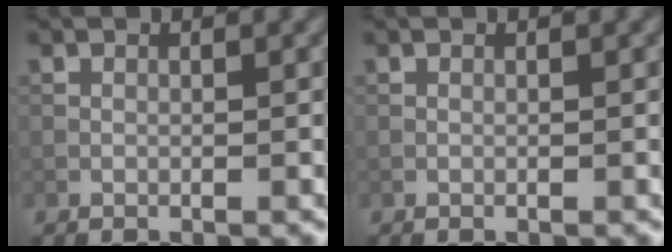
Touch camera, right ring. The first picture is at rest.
{"total": 0.0}